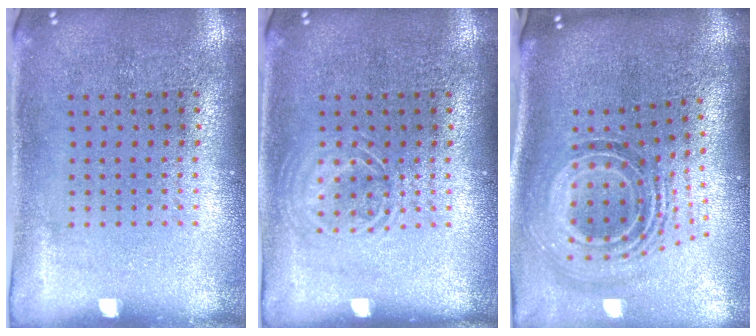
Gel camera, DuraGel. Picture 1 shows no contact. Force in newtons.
{"total": 1.7, "press": 1.7, "slide": 0.3}
{"total": 1.9, "press": 1.3, "slide": 1.3}